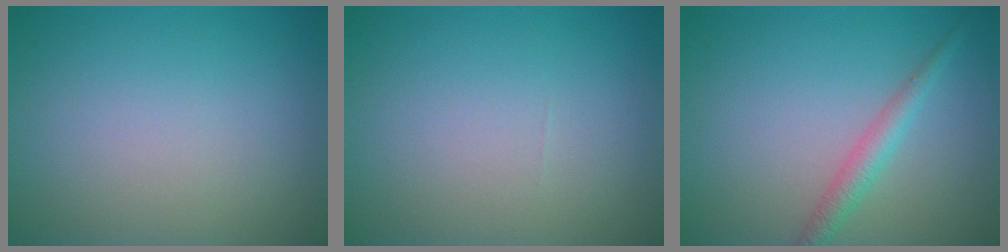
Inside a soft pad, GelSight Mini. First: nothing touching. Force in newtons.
{"total": 0.0}
{"total": 2.1, "press": 2.1, "slide": 0.1}